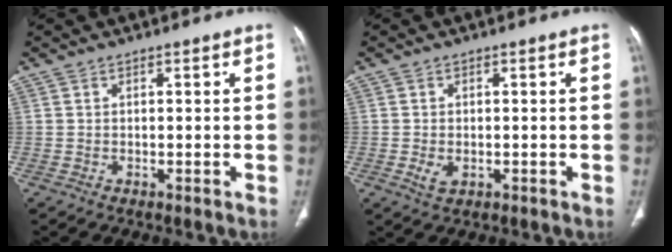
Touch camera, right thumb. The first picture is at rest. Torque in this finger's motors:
{"motor_torque": [-0.19, 0.12, -0.21, 0.06, 0.08]}